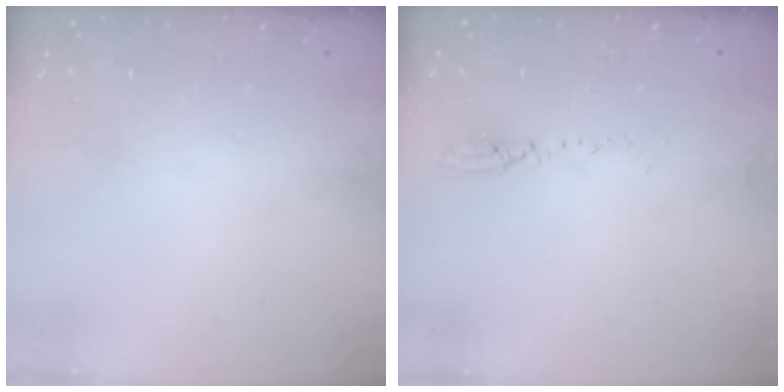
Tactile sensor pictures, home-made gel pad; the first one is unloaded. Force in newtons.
{"total": 3.9, "press": 3.8, "slide": 1.2}